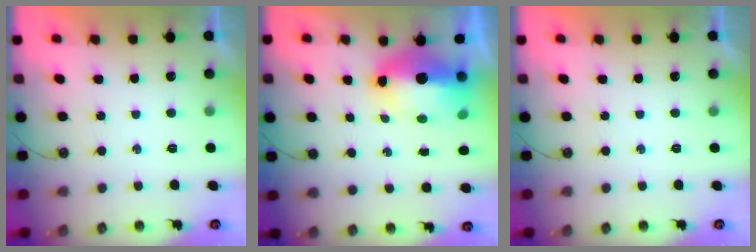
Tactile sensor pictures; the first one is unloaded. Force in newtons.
{"total": 12.7, "press": 12.6, "slide": 1.6}
{"total": 0.0}